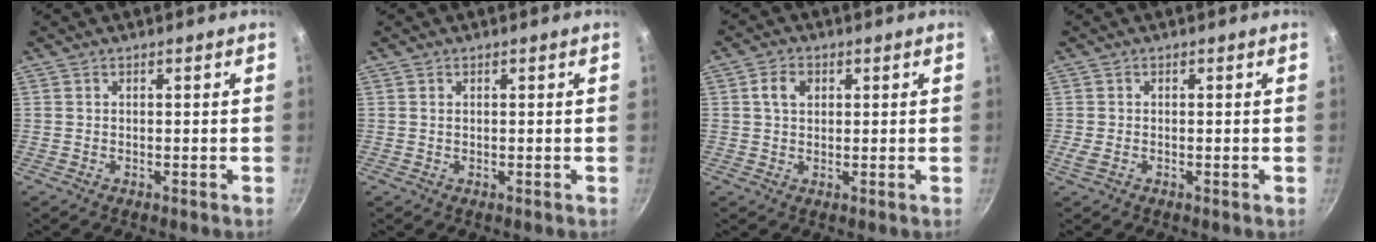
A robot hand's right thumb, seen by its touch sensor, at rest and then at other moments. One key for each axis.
{"total": 0.5, "fx": 0.2, "fy": 0.3, "fz": 0.4, "tx": -0.007, "ty": 0.000, "tz": 0.003}
{"total": 3.9, "fx": 1.1, "fy": 2.9, "fz": 2.4, "tx": -0.031, "ty": 0.003, "tz": 0.017}
{"total": 1.6, "fx": -0.4, "fy": 0.7, "fz": 1.4, "tx": -0.032, "ty": 0.000, "tz": -0.011}